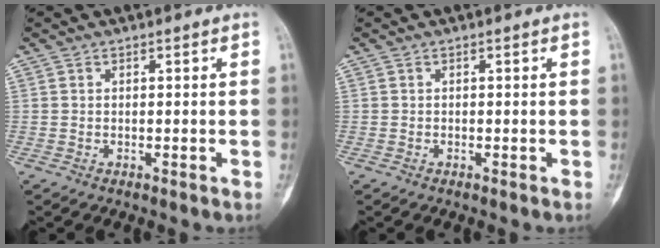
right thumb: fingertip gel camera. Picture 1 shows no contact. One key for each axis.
{"total": 0.0}